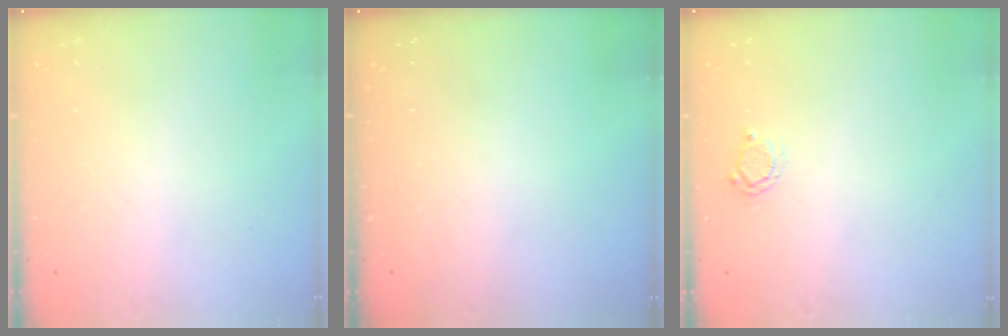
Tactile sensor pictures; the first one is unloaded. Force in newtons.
{"total": 0.0}
{"total": 2.2, "press": 2.1, "slide": 0.3}